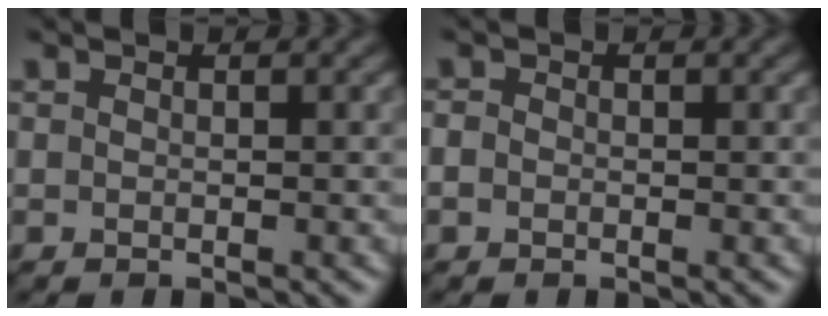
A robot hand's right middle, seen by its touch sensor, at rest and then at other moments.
{"total": 0.8, "force": [-0.2, 0.7, 0.3], "torque": [-0.004, -0.003, -0.006]}